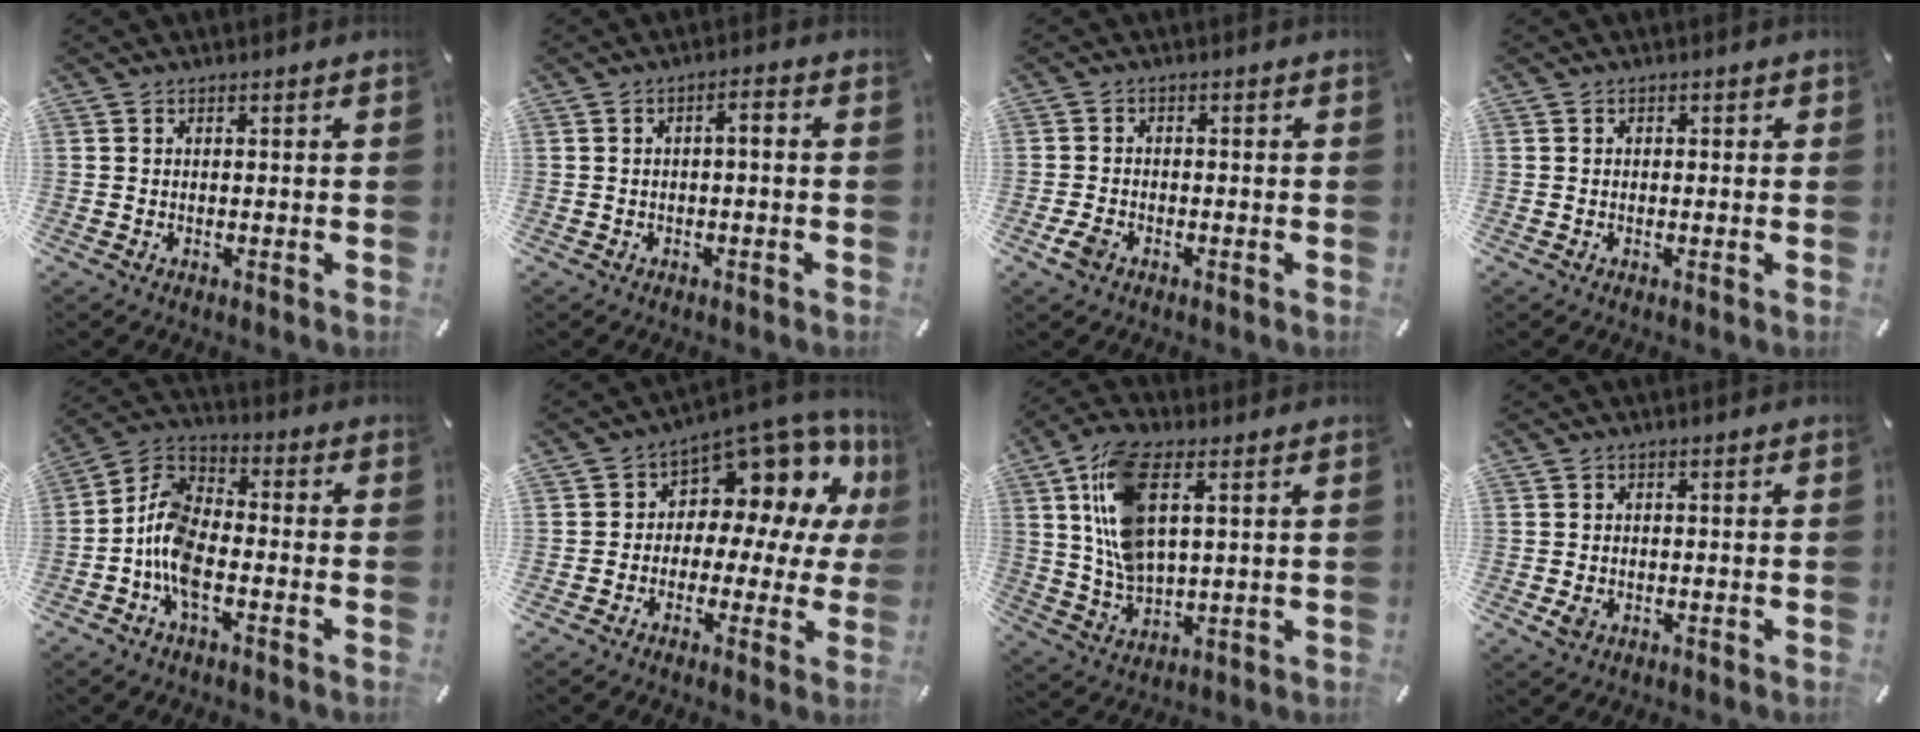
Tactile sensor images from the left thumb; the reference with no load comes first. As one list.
[{"total": 2.6, "force": [-1.0, 0.8, 2.2], "torque": [-0.039, 0.012, -0.022]}, {"total": 3.2, "force": [-1.6, 2.2, 1.8], "torque": [-0.043, 0.002, -0.032]}, {"total": 0.7, "force": [-0.2, 0.7, 0.2], "torque": [-0.004, 0.005, -0.005]}, {"total": 10.1, "force": [-4.4, 5.5, 7.2], "torque": [-0.170, 0.001, -0.088]}, {"total": 9.9, "force": [5.1, 6.2, 5.8], "torque": [-0.096, -0.056, 0.087]}, {"total": 14.1, "force": [4.5, 7.0, 11.4], "torque": [-0.252, -0.002, 0.084]}, {"total": 2.1, "force": [-0.6, 1.7, 1.1], "torque": [-0.026, -0.001, -0.012]}]